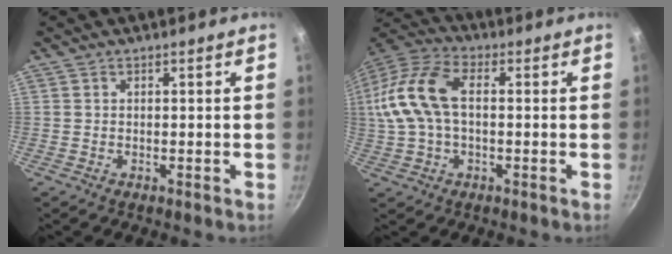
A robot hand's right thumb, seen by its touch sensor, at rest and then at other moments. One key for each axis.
{"total": 14.7, "fx": 1.2, "fy": 8.2, "fz": 12.1, "tx": -0.264, "ty": 0.024, "tz": 0.008}